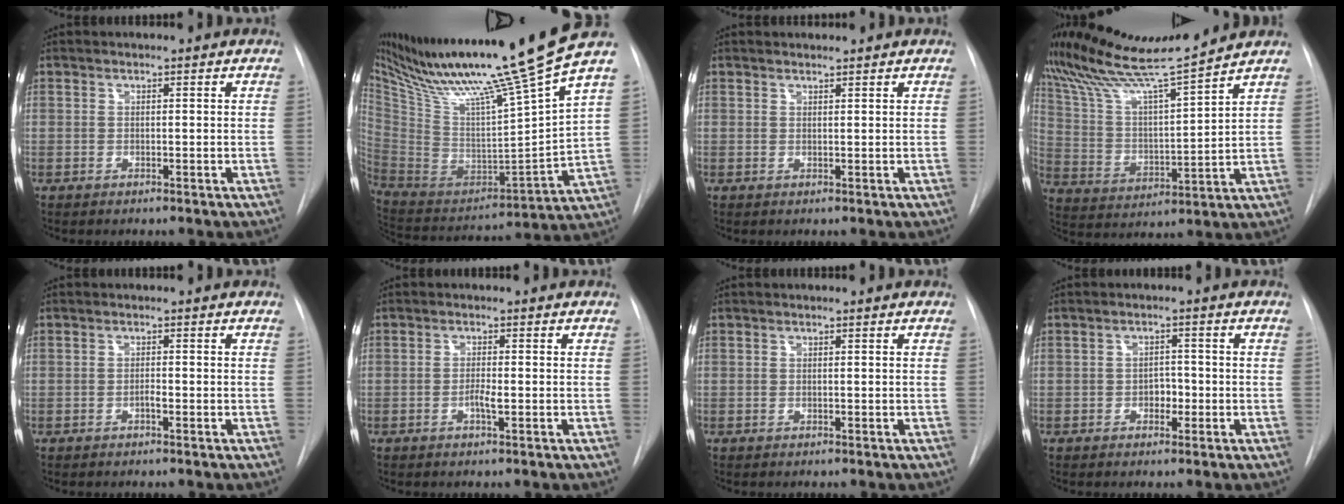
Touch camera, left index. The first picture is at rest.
{"total": 25.5, "force": [19.3, -1.7, 16.5], "torque": [-0.277, -0.044, 0.327]}
{"total": 0.9, "force": [0.9, 0.0, 0.1], "torque": [-0.004, 0.006, 0.018]}
{"total": 14.2, "force": [13.1, -1.8, 5.0], "torque": [-0.107, -0.013, 0.238]}
{"total": 1.0, "force": [-0.7, 0.2, 0.6], "torque": [-0.010, -0.001, -0.016]}
{"total": 1.7, "force": [-0.9, 0.2, 1.5], "torque": [-0.028, -0.002, -0.019]}
{"total": 0.0}
{"total": 2.3, "force": [-1.1, 1.6, 1.4], "torque": [-0.014, 0.005, -0.018]}